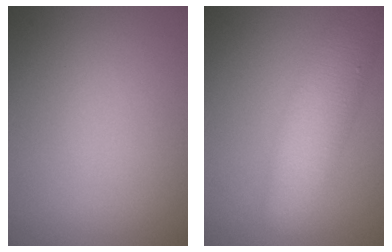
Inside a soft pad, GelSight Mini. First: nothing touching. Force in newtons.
{"total": 5.5, "press": 5.5, "slide": 0.2}